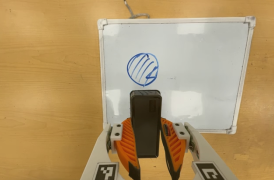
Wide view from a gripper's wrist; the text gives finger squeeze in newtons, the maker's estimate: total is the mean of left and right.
{"total": 6.9, "left": 5.3, "right": 8.5}